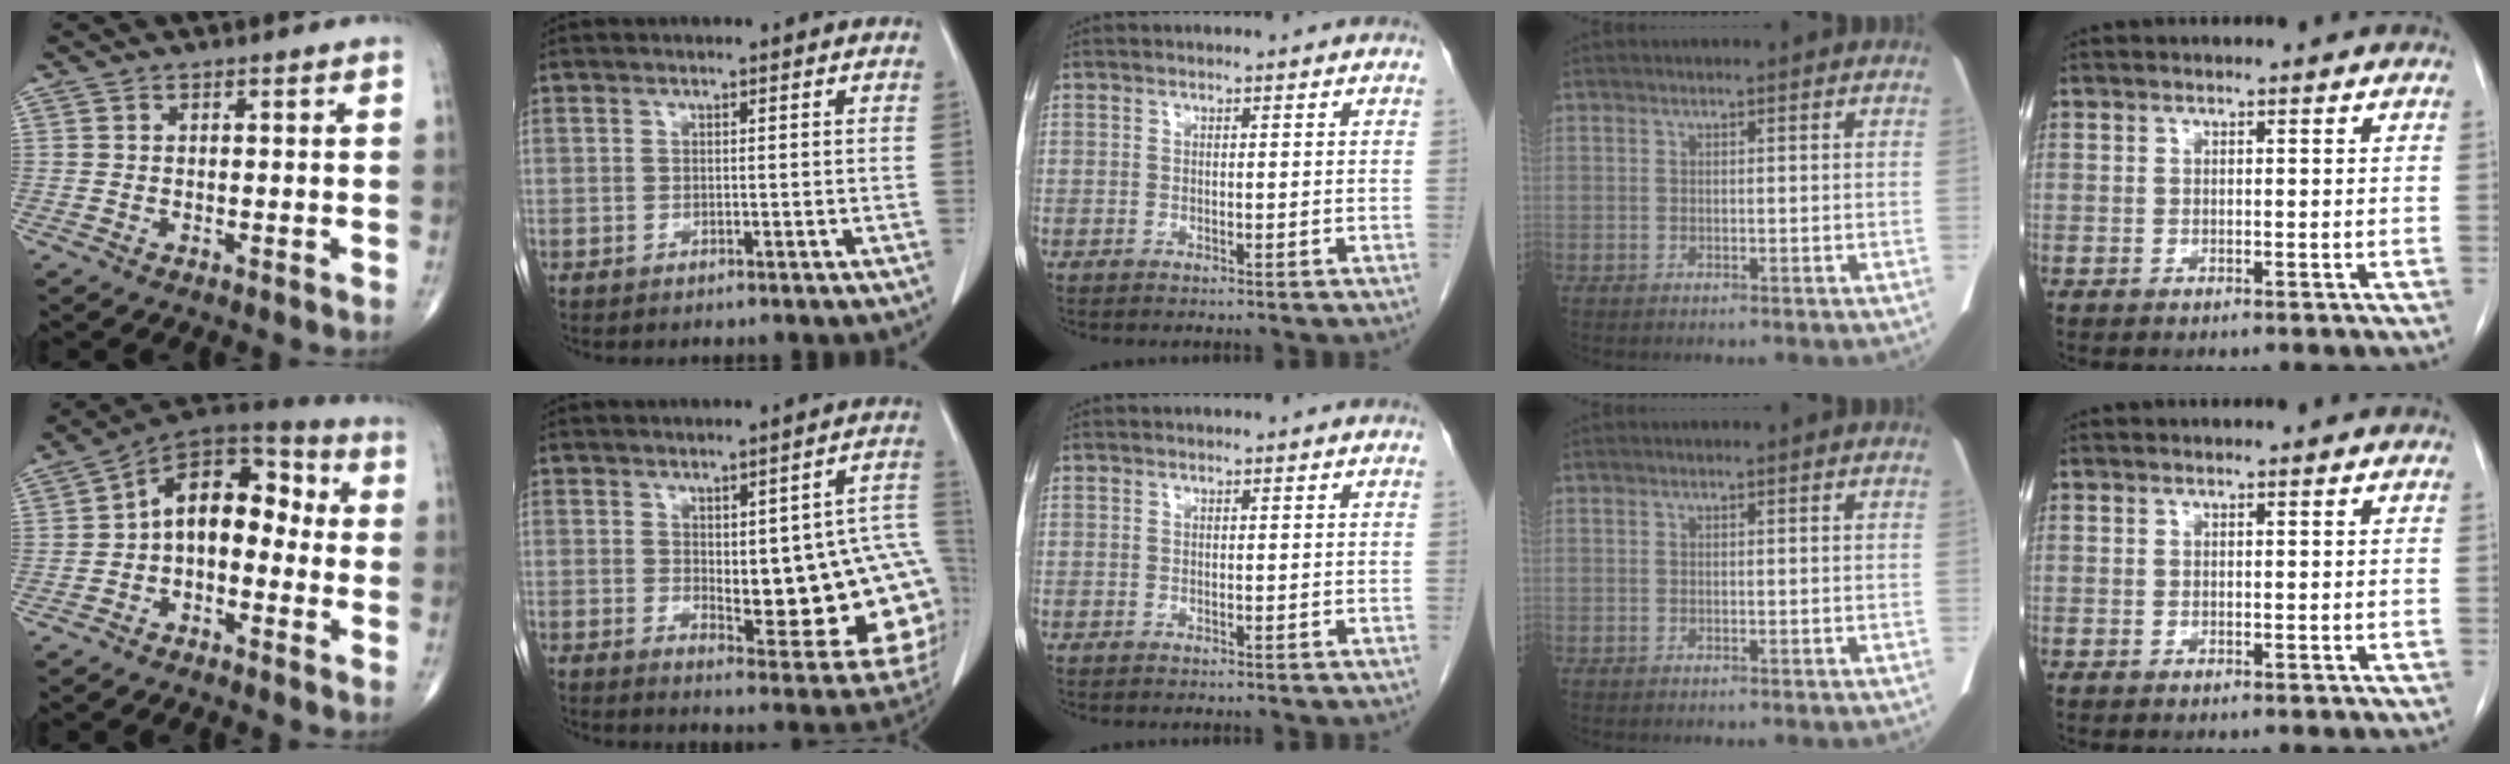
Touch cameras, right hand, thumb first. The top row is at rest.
{"thumb": {"total": 12.9, "force": [-1.1, 8.1, 9.9], "torque": [-0.115, 0.057, -0.036]}, "index": {"total": 18.9, "force": [-0.8, 5.8, 17.9], "torque": [-0.157, 0.018, 0.013]}}